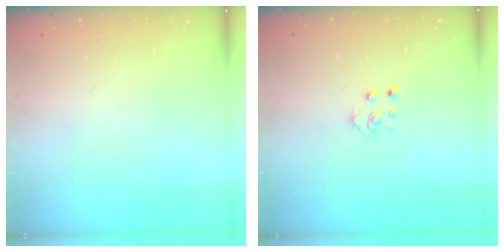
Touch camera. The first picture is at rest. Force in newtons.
{"total": 4.6, "press": 4.6, "slide": 0.4}